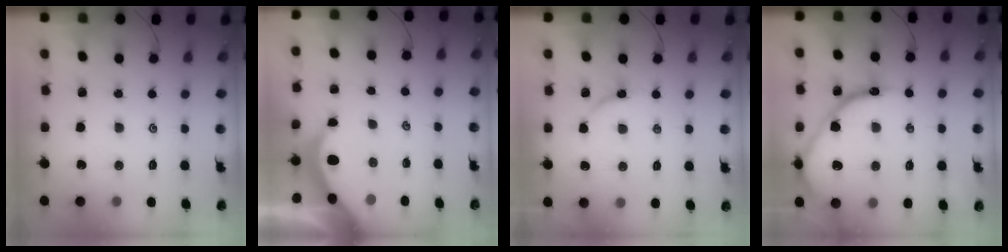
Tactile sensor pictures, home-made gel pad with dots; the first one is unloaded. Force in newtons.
{"total": 3.8, "press": 3.8, "slide": 0.4}
{"total": 3.0, "press": 2.9, "slide": 0.5}
{"total": 14.4, "press": 14.3, "slide": 1.4}